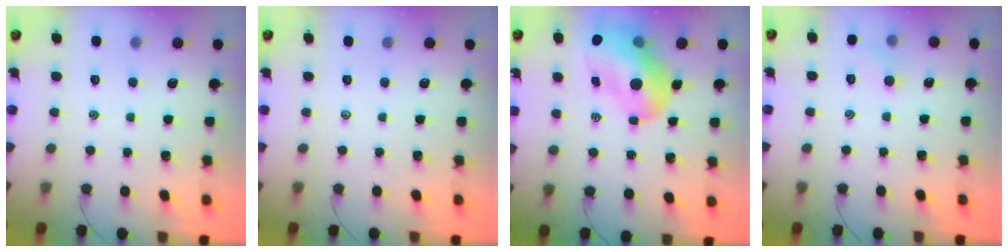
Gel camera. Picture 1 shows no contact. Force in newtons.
{"total": 0.0}
{"total": 15.1, "press": 14.5, "slide": 4.1}
{"total": 4.7, "press": 4.5, "slide": 1.5}